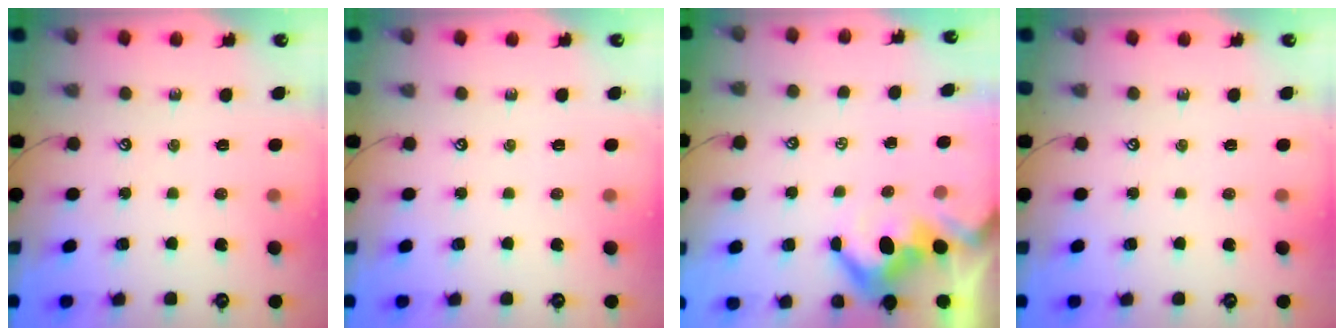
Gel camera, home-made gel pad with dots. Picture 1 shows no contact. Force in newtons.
{"total": 0.0}
{"total": 2.0, "press": 1.8, "slide": 0.9}
{"total": 0.0}